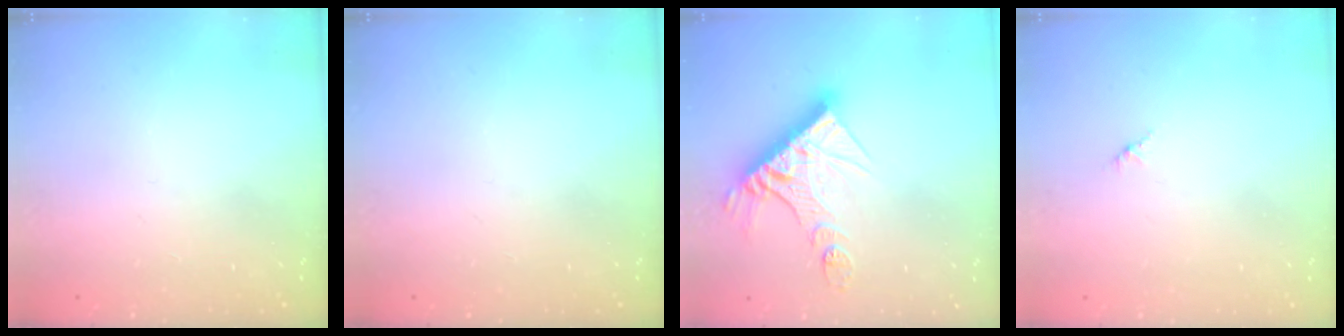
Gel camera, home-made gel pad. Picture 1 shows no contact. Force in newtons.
{"total": 0.0}
{"total": 14.5, "press": 14.4, "slide": 1.6}
{"total": 1.4, "press": 1.4, "slide": 0.4}